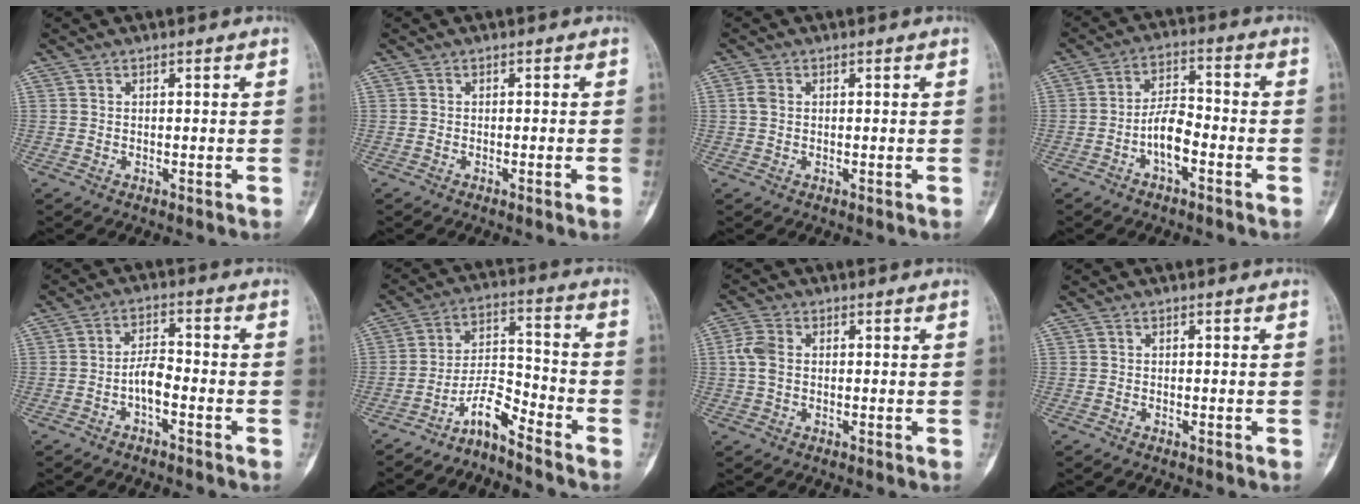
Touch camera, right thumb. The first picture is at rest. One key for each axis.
{"total": 1.4, "fx": -0.5, "fy": -0.1, "fz": 1.2, "tx": -0.022, "ty": 0.000, "tz": -0.007}
{"total": 1.7, "fx": 0.2, "fy": 1.3, "fz": 1.1, "tx": -0.027, "ty": 0.003, "tz": 0.002}
{"total": 6.9, "fx": -2.8, "fy": 3.1, "fz": 5.6, "tx": -0.093, "ty": 0.033, "tz": -0.054}
{"total": 4.5, "fx": -1.9, "fy": 1.8, "fz": 3.7, "tx": -0.062, "ty": 0.026, "tz": -0.038}
{"total": 7.3, "fx": -6.0, "fy": 1.5, "fz": 3.9, "tx": -0.070, "ty": 0.075, "tz": -0.116}
{"total": 4.2, "fx": 0.2, "fy": 2.8, "fz": 3.0, "tx": -0.078, "ty": 0.009, "tz": -0.003}
{"total": 0.0}